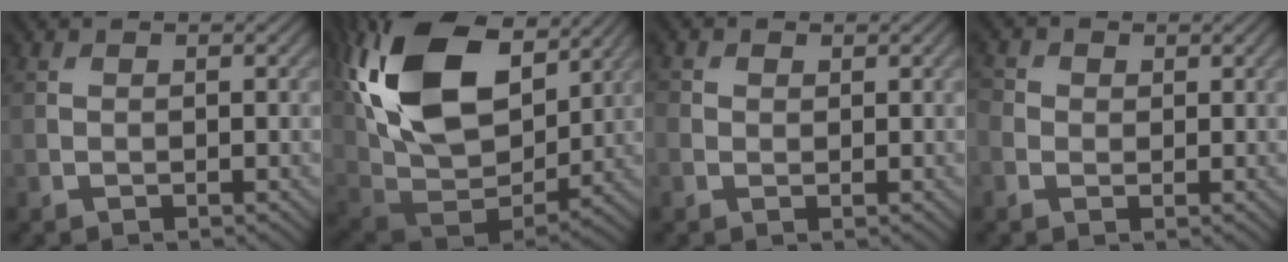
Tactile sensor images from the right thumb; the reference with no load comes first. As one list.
[{"total": 20.1, "force": [8.0, 12.4, 13.6], "torque": [-0.308, 0.024, 0.150]}, {"total": 1.5, "force": [0.3, 1.4, 0.6], "torque": [-0.016, 0.000, 0.004]}, {"total": 2.4, "force": [0.1, 2.2, 1.0], "torque": [-0.029, 0.004, -0.004]}]